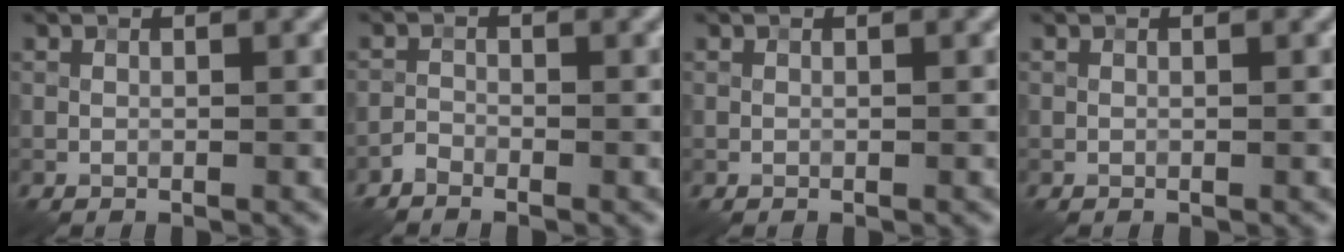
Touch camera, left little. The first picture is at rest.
{"total": 1.1, "force": [-1.0, 0.3, 0.2], "torque": [-0.002, 0.004, -0.025]}
{"total": 0.0}
{"total": 0.0}